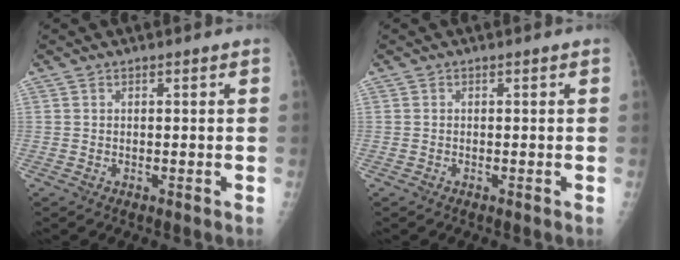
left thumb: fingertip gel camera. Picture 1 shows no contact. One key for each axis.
{"total": 0.0}